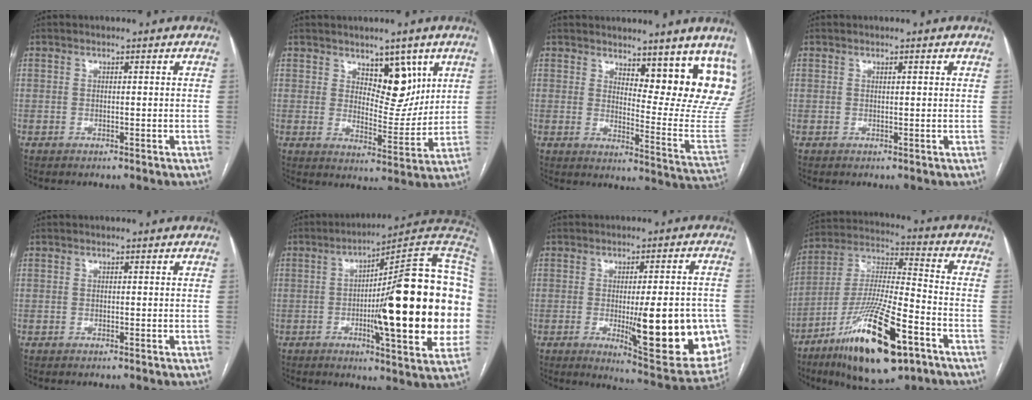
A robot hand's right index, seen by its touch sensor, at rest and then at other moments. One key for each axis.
{"total": 7.8, "fx": 4.2, "fy": 3.7, "fz": 5.5, "tx": -0.071, "ty": -0.006, "tz": 0.072}
{"total": 14.3, "fx": 11.1, "fy": 3.1, "fz": 8.5, "tx": -0.082, "ty": -0.038, "tz": 0.126}
{"total": 0.6, "fx": 0.4, "fy": 0.0, "fz": 0.4, "tx": -0.006, "ty": 0.003, "tz": 0.005}
{"total": 0.0}
{"total": 25.6, "fx": -1.4, "fy": 2.1, "fz": 25.4, "tx": -0.273, "ty": 0.016, "tz": -0.029}
{"total": 17.6, "fx": -3.6, "fy": 3.6, "fz": 16.8, "tx": -0.158, "ty": -0.009, "tz": -0.029}
{"total": 20.9, "fx": -11.0, "fy": 4.1, "fz": 17.2, "tx": -0.329, "ty": -0.032, "tz": -0.188}